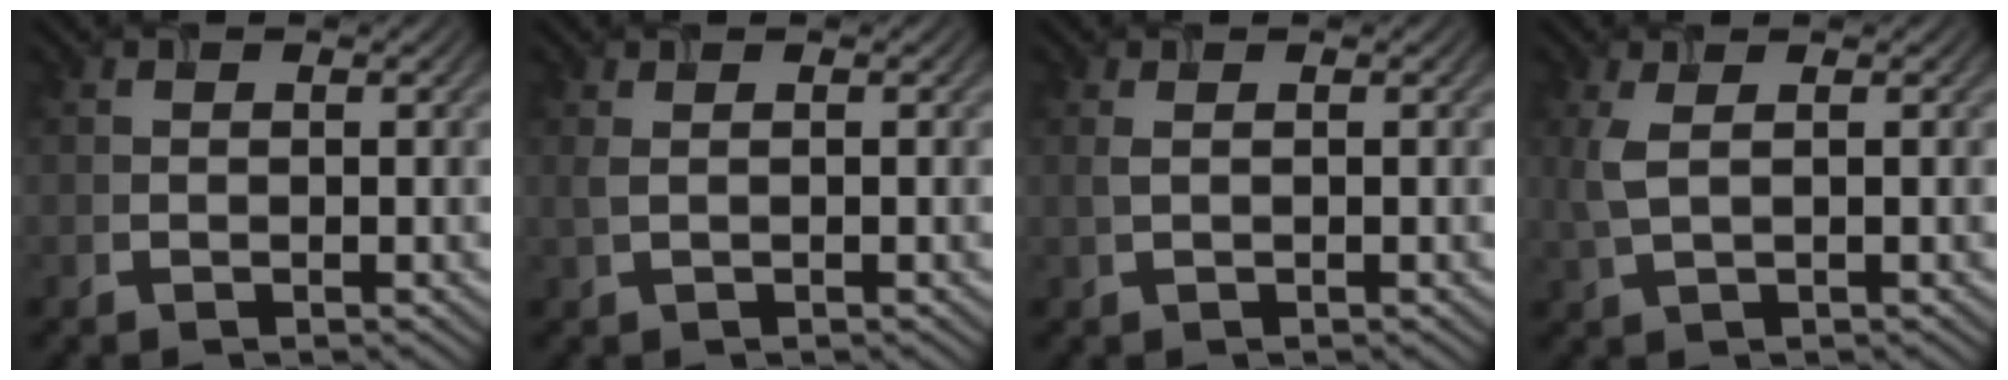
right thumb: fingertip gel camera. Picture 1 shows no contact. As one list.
[{"total": 1.2, "force": [0.2, 0.3, 1.1], "torque": [-0.029, 0.005, 0.005]}, {"total": 1.0, "force": [0.2, 0.2, 0.9], "torque": [-0.024, 0.004, 0.004]}, {"total": 3.0, "force": [0.6, 0.9, 2.8], "torque": [-0.071, 0.005, 0.014]}]